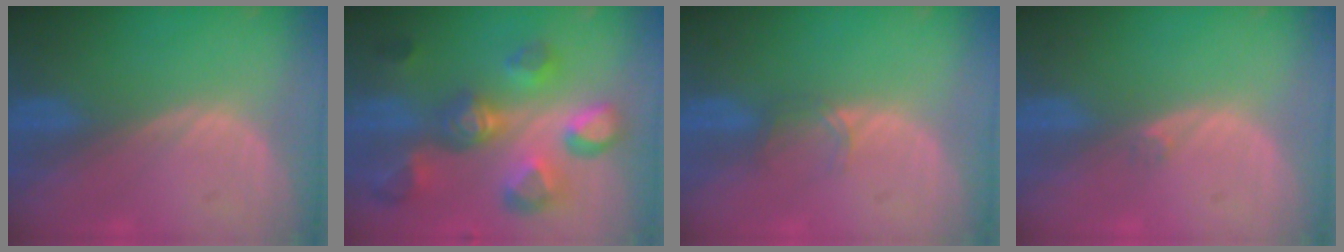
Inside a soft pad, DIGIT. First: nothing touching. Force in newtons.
{"total": 11.1, "press": 10.0, "slide": 4.8}
{"total": 1.9, "press": 1.9, "slide": 0.3}
{"total": 0.8, "press": 0.7, "slide": 0.4}